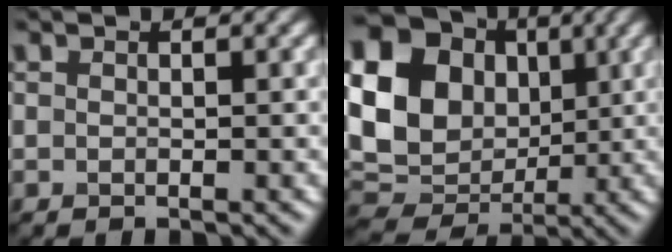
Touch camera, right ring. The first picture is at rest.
{"total": 20.1, "force": [4.0, 17.2, 9.7], "torque": [-0.225, 0.035, 0.040]}